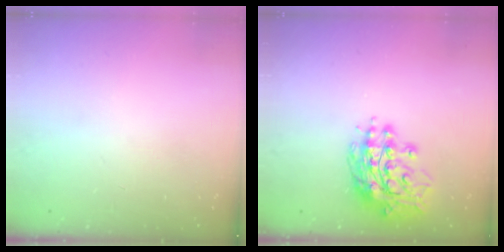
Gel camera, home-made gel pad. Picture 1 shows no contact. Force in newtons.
{"total": 14.9, "press": 14.8, "slide": 1.5}